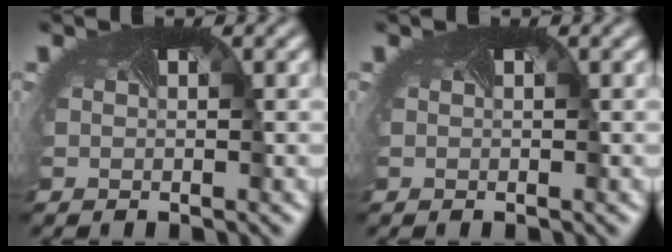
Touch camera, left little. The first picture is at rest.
{"total": 0.0}